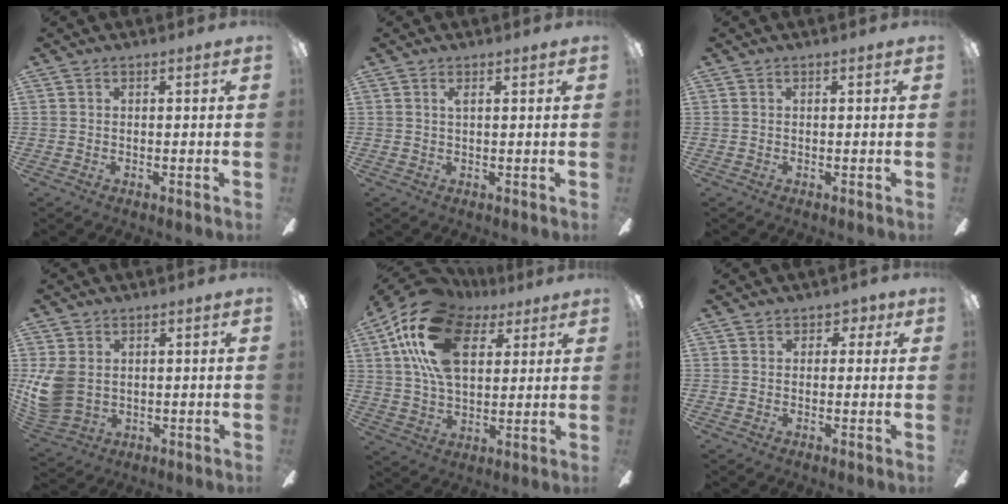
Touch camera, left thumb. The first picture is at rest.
{"total": 1.5, "force": [0.7, 0.3, 1.3], "torque": [-0.021, -0.002, 0.010]}
{"total": 0.0}
{"total": 9.7, "force": [0.6, 7.2, 6.4], "torque": [-0.150, 0.005, 0.014]}
{"total": 22.4, "force": [10.2, 13.2, 15.0], "torque": [-0.296, -0.020, 0.178]}
{"total": 2.5, "force": [0.9, 2.2, 1.0], "torque": [0.004, 0.001, 0.011]}